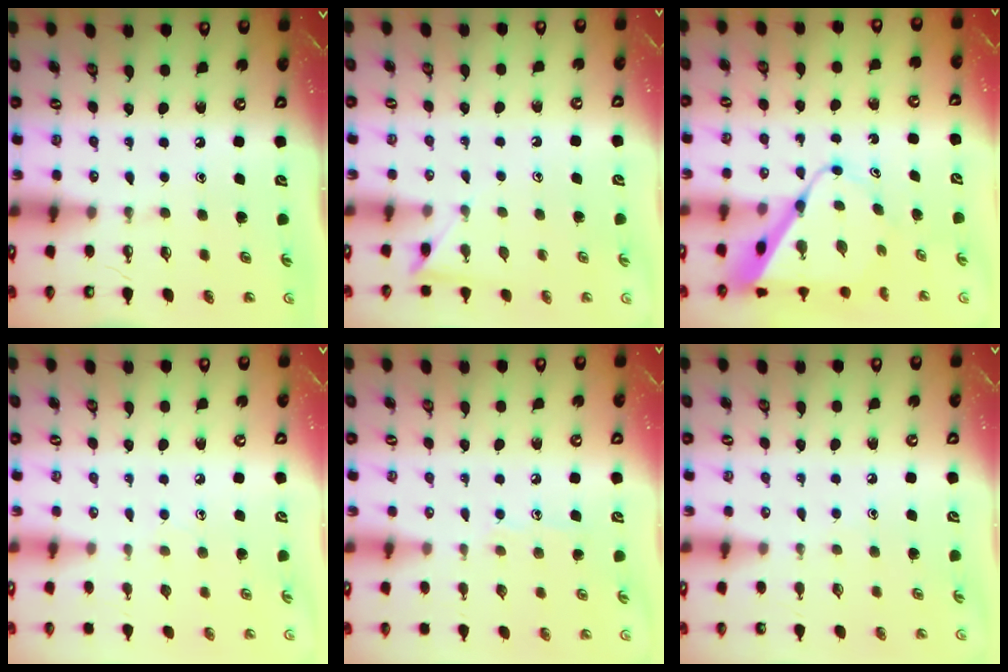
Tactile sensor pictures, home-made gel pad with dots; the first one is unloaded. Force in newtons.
{"total": 4.1, "press": 4.1, "slide": 0.4}
{"total": 10.0, "press": 10.0, "slide": 0.5}
{"total": 4.8, "press": 4.8, "slide": 0.5}
{"total": 6.9, "press": 6.9, "slide": 0.7}
{"total": 2.7, "press": 2.6, "slide": 0.3}